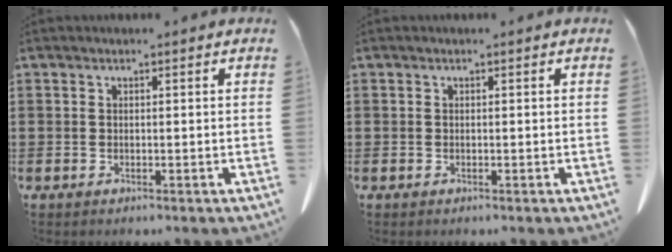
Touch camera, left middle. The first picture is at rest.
{"total": 0.0}